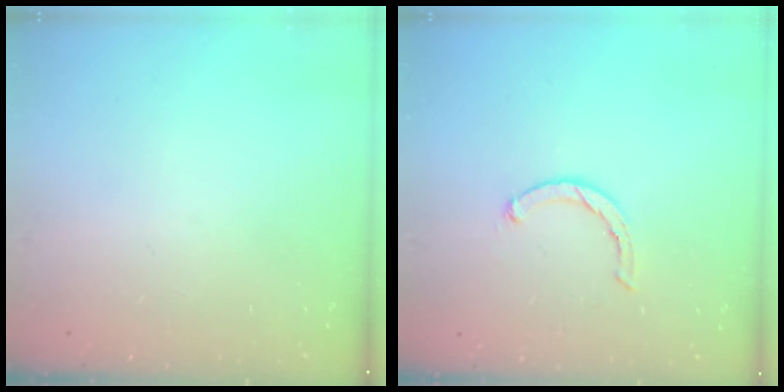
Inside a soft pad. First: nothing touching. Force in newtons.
{"total": 2.3, "press": 2.2, "slide": 0.5}